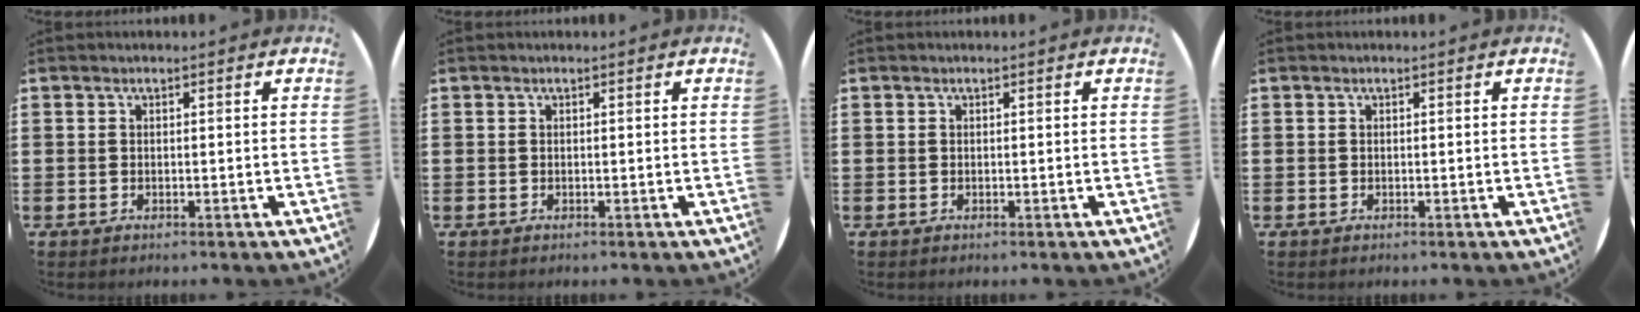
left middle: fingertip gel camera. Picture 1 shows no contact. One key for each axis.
{"total": 0.0}
{"total": 0.0}
{"total": 0.0}